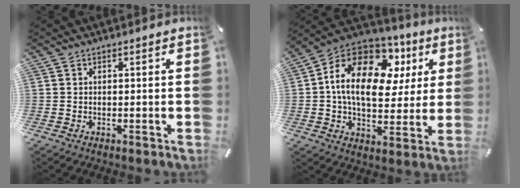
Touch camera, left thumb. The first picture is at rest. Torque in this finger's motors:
{"motor_torque": [2.50, 2.51, 2.17, -0.60, 0.27]}